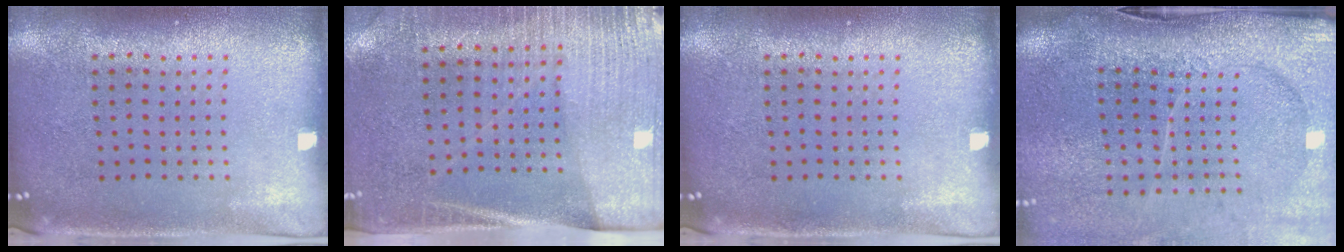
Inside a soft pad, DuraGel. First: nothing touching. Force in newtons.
{"total": 2.8, "press": 2.5, "slide": 1.3}
{"total": 0.0}
{"total": 4.6, "press": 3.6, "slide": 2.8}